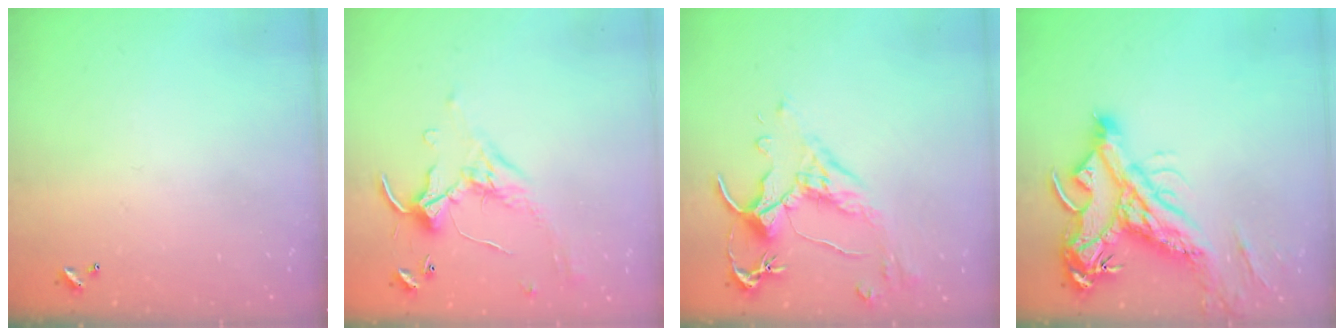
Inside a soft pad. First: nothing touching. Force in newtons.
{"total": 0.7, "press": 0.6, "slide": 0.4}
{"total": 2.5, "press": 2.1, "slide": 1.4}
{"total": 15.2, "press": 15.0, "slide": 2.6}